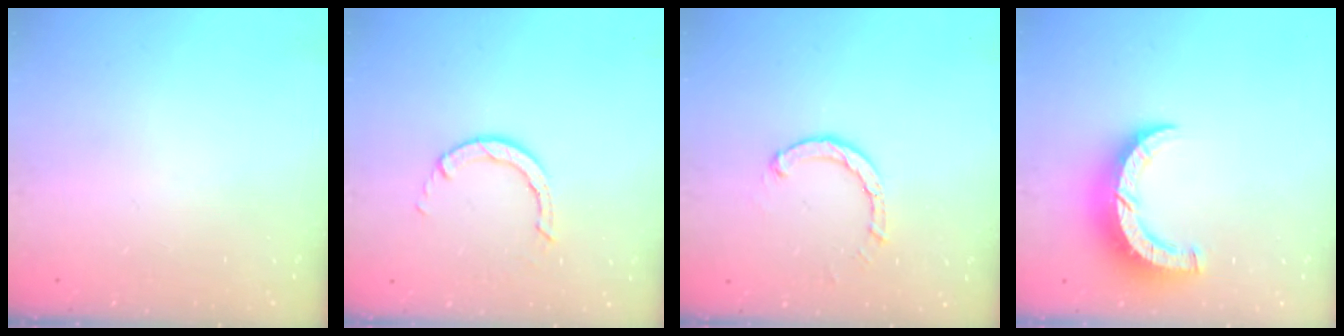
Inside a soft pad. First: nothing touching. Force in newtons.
{"total": 2.8, "press": 2.8, "slide": 0.2}
{"total": 2.6, "press": 2.6, "slide": 0.3}
{"total": 8.0, "press": 7.9, "slide": 0.9}